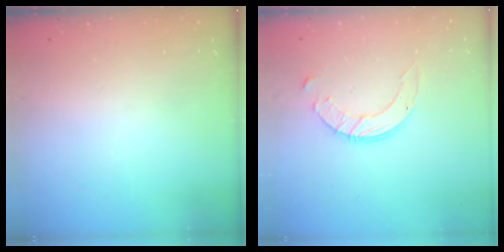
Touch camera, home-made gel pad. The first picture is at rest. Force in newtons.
{"total": 9.7, "press": 9.6, "slide": 0.8}